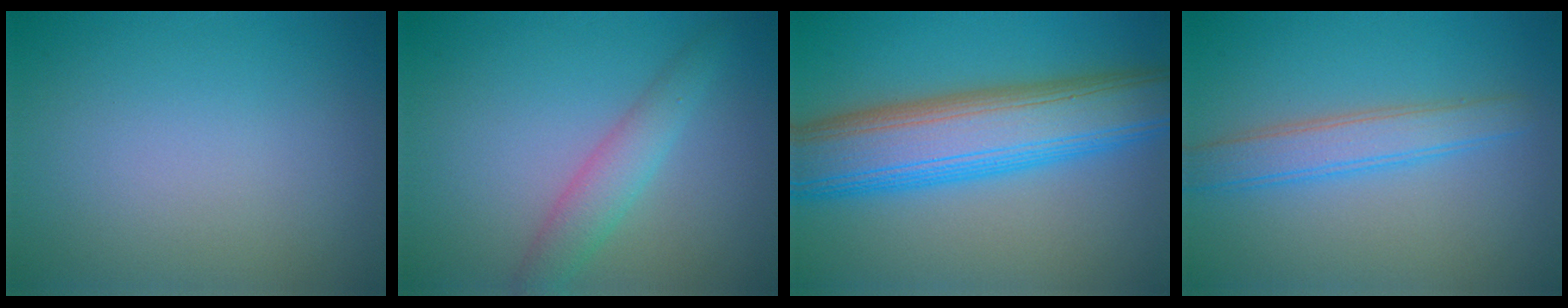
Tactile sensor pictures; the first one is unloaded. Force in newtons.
{"total": 2.9, "press": 2.9, "slide": 0.1}
{"total": 10.8, "press": 10.8, "slide": 0.4}
{"total": 3.5, "press": 3.5, "slide": 0.1}